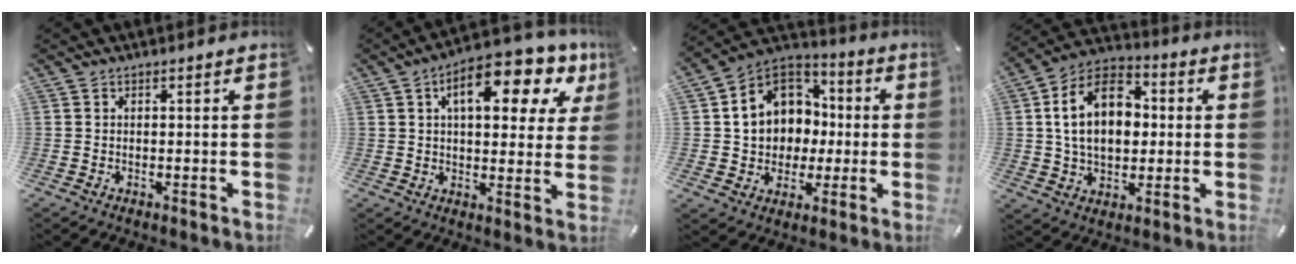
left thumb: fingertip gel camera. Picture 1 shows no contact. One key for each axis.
{"total": 14.5, "fx": 7.0, "fy": 6.5, "fz": 10.8, "tx": -0.153, "ty": -0.026, "tz": 0.108}
{"total": 13.0, "fx": 0.5, "fy": 12.0, "fz": 4.9, "tx": -0.109, "ty": 0.001, "tz": 0.015}
{"total": 15.7, "fx": 1.9, "fy": 11.2, "fz": 10.8, "tx": -0.201, "ty": 0.013, "tz": 0.031}